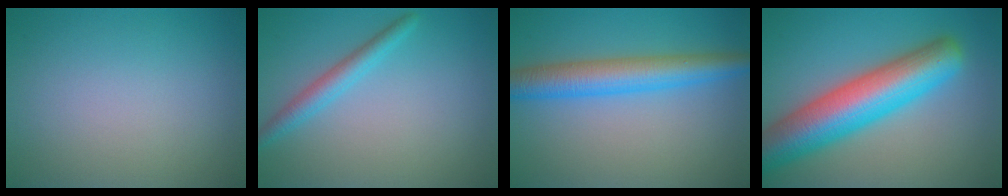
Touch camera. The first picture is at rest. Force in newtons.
{"total": 2.4, "press": 2.4, "slide": 0.1}
{"total": 5.7, "press": 5.7, "slide": 0.0}
{"total": 10.2, "press": 10.2, "slide": 0.4}